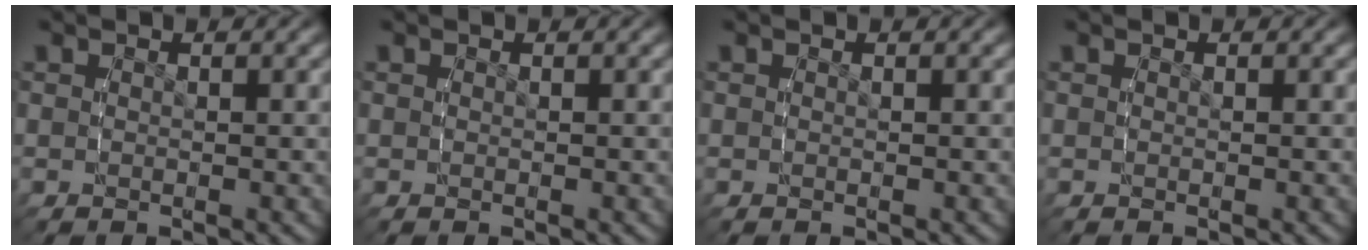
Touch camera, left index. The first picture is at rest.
{"total": 0.0}
{"total": 0.0}
{"total": 0.0}